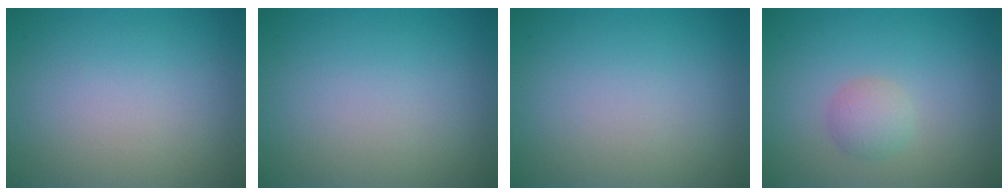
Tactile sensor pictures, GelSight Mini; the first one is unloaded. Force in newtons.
{"total": 0.0}
{"total": 0.0}
{"total": 1.8, "press": 1.8, "slide": 0.1}